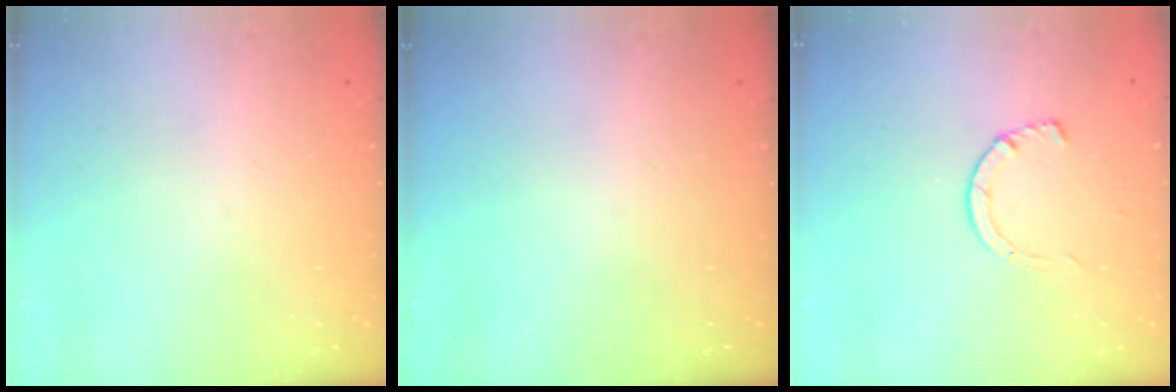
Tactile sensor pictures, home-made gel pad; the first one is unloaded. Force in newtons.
{"total": 0.0}
{"total": 3.2, "press": 3.2, "slide": 0.4}